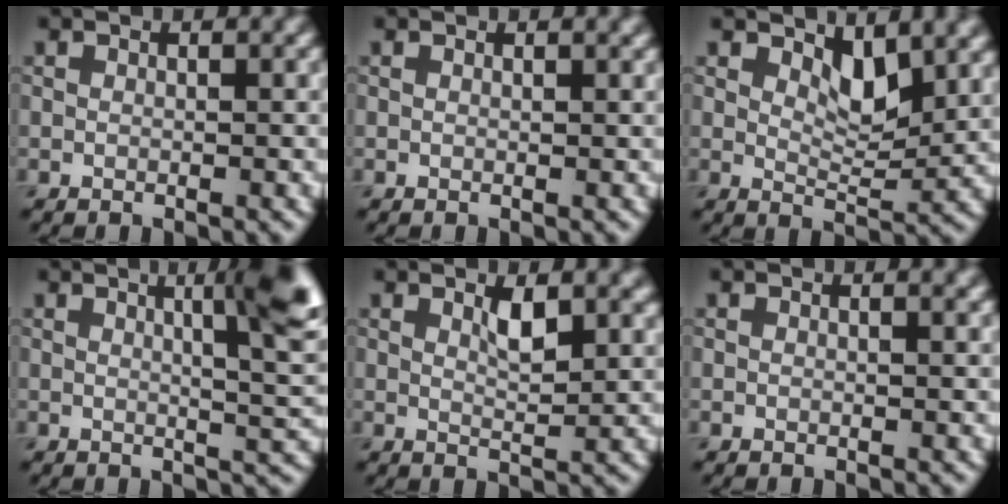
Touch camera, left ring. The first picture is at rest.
{"total": 0.7, "force": [0.5, 0.2, 0.4], "torque": [-0.001, 0.003, 0.008]}
{"total": 3.6, "force": [2.1, 1.5, 2.4], "torque": [-0.045, -0.010, 0.034]}
{"total": 6.8, "force": [2.2, 1.4, 6.3], "torque": [-0.062, 0.007, 0.031]}
{"total": 2.4, "force": [1.2, 0.7, 2.0], "torque": [-0.035, -0.003, 0.022]}
{"total": 0.9, "force": [0.6, 0.3, 0.6], "torque": [-0.001, 0.003, 0.007]}